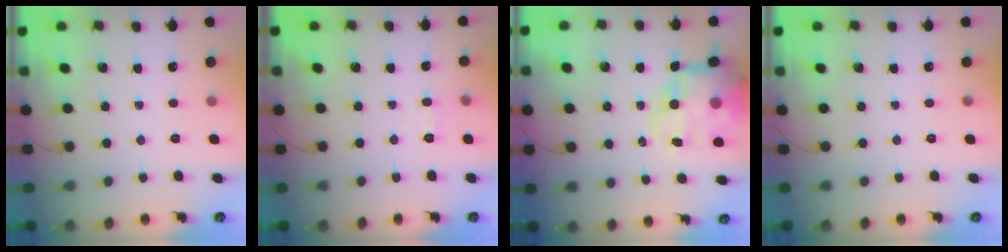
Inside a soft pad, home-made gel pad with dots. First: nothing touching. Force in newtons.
{"total": 4.3, "press": 4.2, "slide": 1.2}
{"total": 18.1, "press": 17.6, "slide": 4.2}
{"total": 0.0}